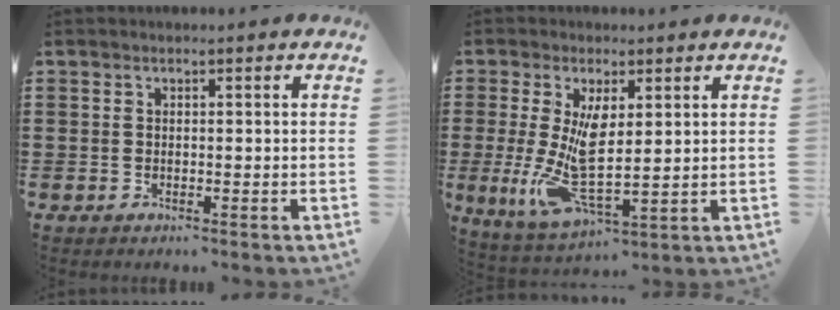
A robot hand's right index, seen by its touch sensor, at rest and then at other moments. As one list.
[{"total": 8.7, "force": [1.3, 3.1, 8.1], "torque": [-0.165, -0.021, 0.026]}]